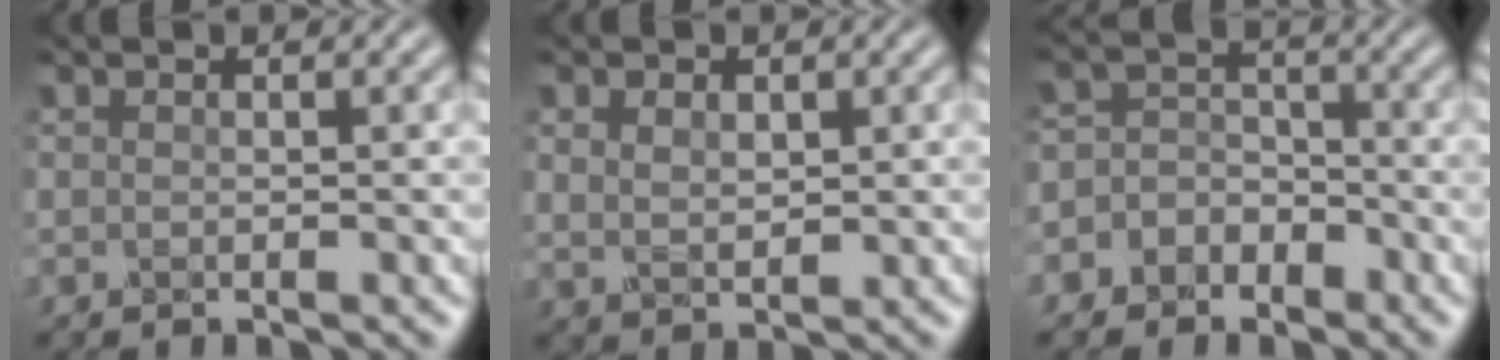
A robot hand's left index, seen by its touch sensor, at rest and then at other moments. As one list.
[{"total": 2.4, "force": [0.8, 1.6, 1.6], "torque": [-0.033, -0.004, 0.020]}, {"total": 5.3, "force": [-3.0, 4.3, 0.5], "torque": [0.020, 0.007, -0.072]}]